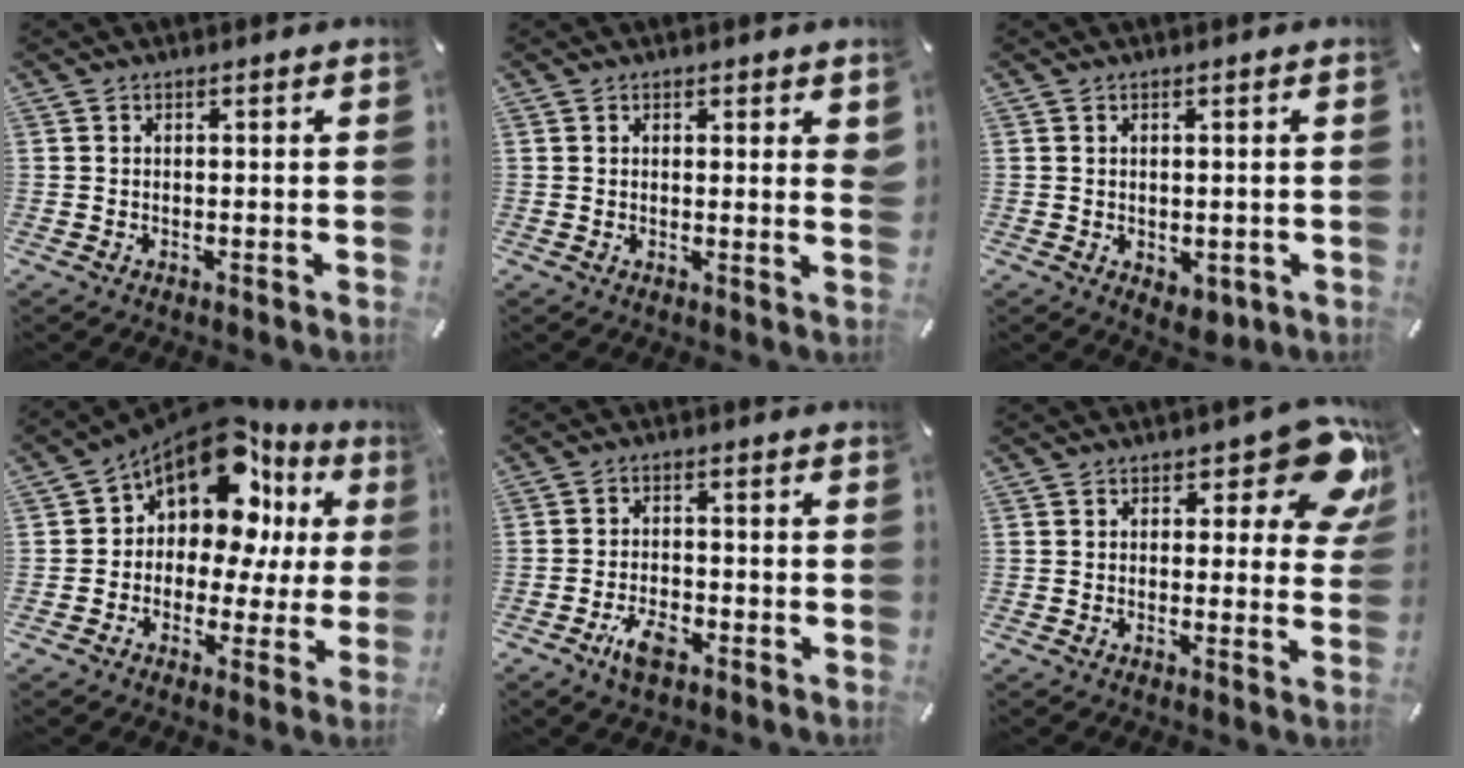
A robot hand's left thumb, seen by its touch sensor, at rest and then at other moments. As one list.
[{"total": 1.9, "force": [1.2, 0.7, 1.3], "torque": [-0.012, -0.004, 0.018]}, {"total": 2.3, "force": [-0.5, 1.7, 1.4], "torque": [-0.023, 0.005, -0.006]}, {"total": 14.1, "force": [8.3, 8.3, 7.8], "torque": [-0.148, -0.071, 0.146]}, {"total": 5.8, "force": [-3.2, 3.1, 3.7], "torque": [-0.077, 0.014, -0.059]}, {"total": 12.0, "force": [6.7, 5.4, 8.4], "torque": [-0.091, -0.043, 0.113]}]